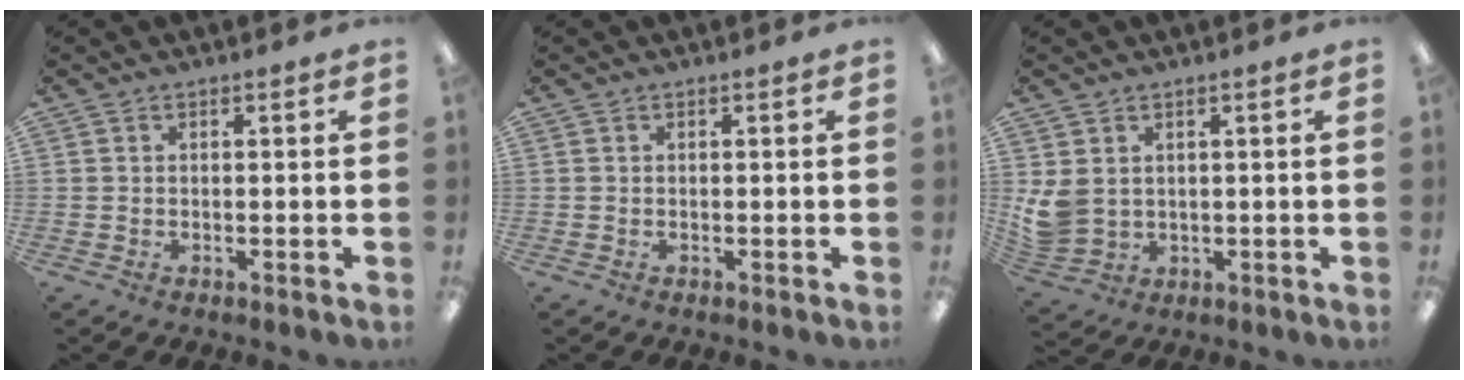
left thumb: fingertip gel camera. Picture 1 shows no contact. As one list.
[{"total": 0.0}, {"total": 5.9, "force": [2.1, 4.7, 2.9], "torque": [-0.082, -0.007, 0.042]}]